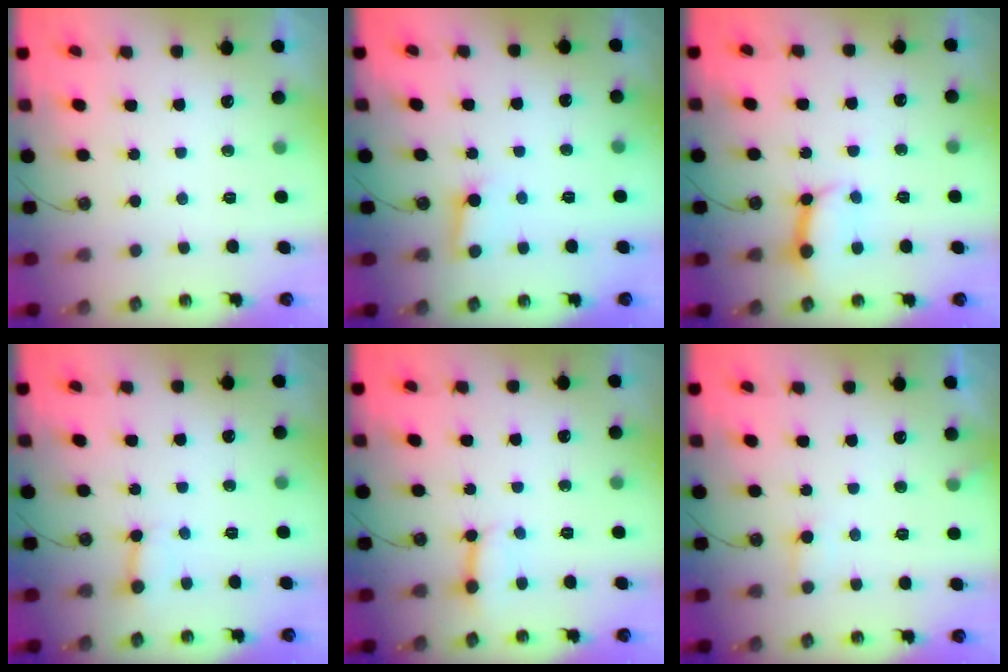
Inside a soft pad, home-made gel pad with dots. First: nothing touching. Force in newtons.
{"total": 3.0, "press": 3.0, "slide": 0.4}
{"total": 10.8, "press": 10.7, "slide": 1.4}
{"total": 2.8, "press": 2.7, "slide": 0.4}
{"total": 3.2, "press": 3.2, "slide": 0.5}
{"total": 5.4, "press": 5.4, "slide": 0.5}